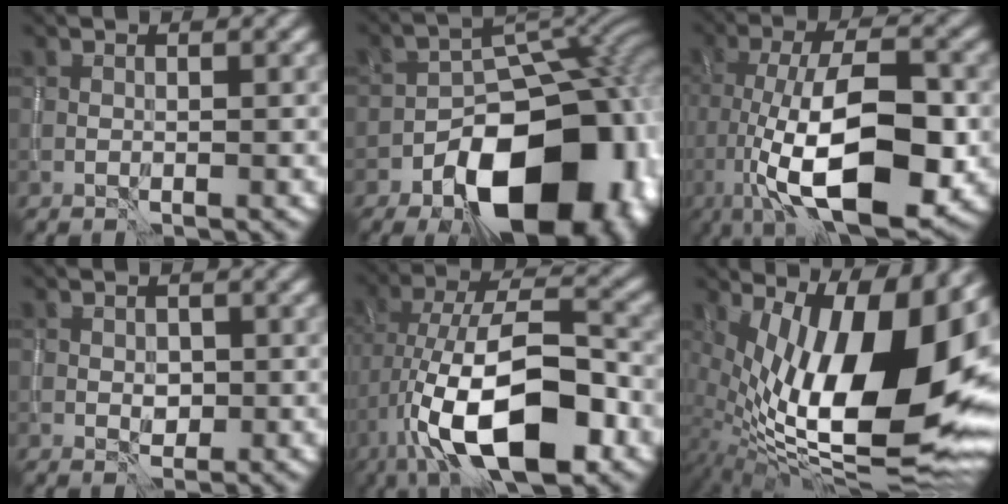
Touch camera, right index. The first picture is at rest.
{"total": 16.7, "force": [-7.7, 9.6, 11.3], "torque": [-0.121, -0.011, -0.117]}
{"total": 13.7, "force": [-3.6, 5.5, 12.0], "torque": [-0.190, 0.000, -0.067]}
{"total": 1.4, "force": [-0.1, 1.1, 0.8], "torque": [-0.015, -0.001, 0.001]}
{"total": 13.3, "force": [-4.8, 5.6, 11.1], "torque": [-0.188, 0.006, -0.086]}
{"total": 17.8, "force": [2.6, 7.9, 15.8], "torque": [-0.233, 0.011, 0.050]}